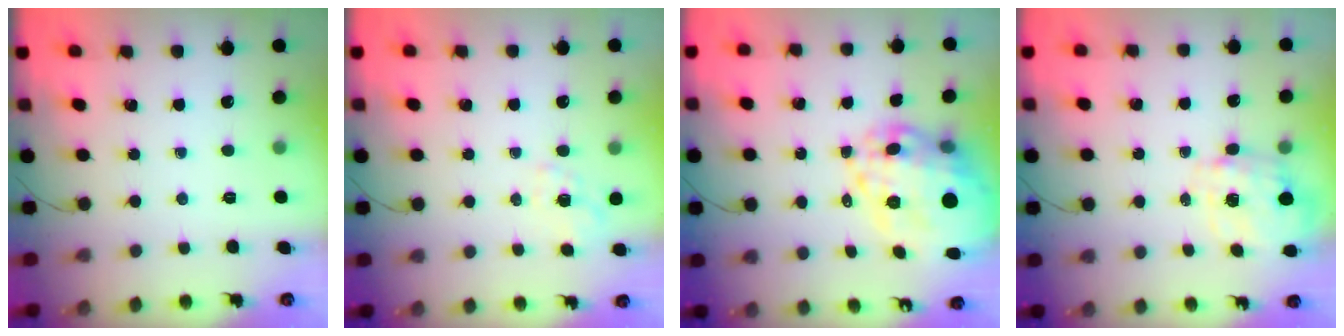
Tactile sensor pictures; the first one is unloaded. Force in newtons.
{"total": 2.1, "press": 1.7, "slide": 1.1}
{"total": 24.9, "press": 24.2, "slide": 6.1}
{"total": 2.5, "press": 2.3, "slide": 1.0}